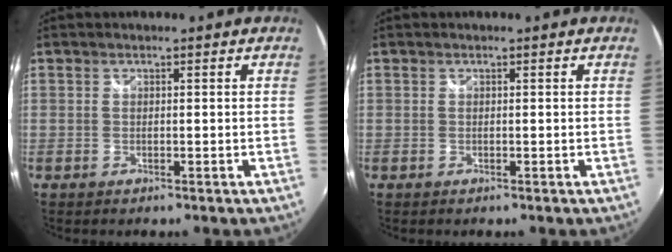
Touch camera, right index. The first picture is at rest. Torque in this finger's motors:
{"motor_torque": [-0.01, 0.01, 0.00, 0.00]}